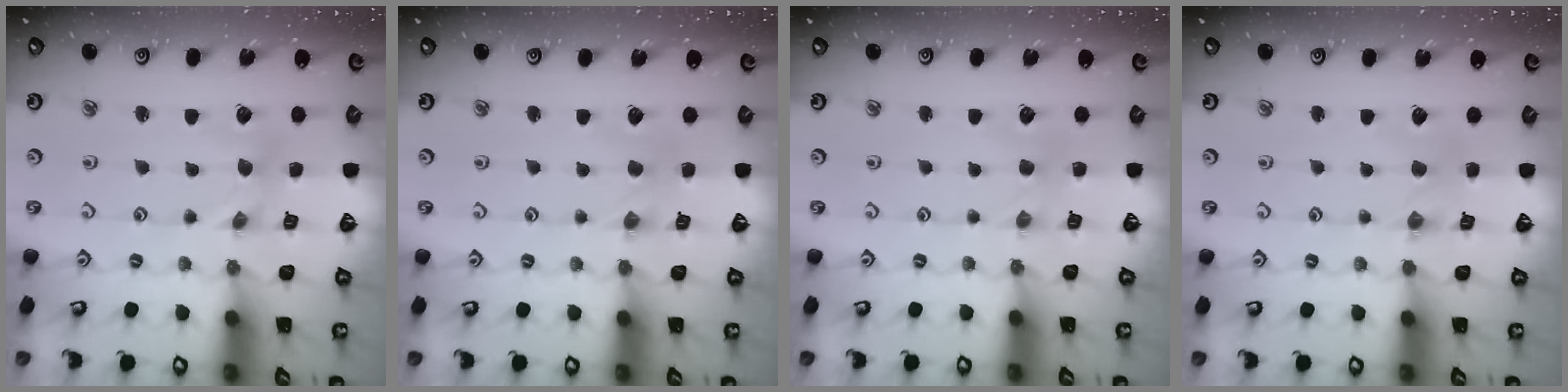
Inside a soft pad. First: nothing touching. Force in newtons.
{"total": 0.0}
{"total": 2.4, "press": 2.4, "slide": 0.5}
{"total": 0.9, "press": 0.9, "slide": 0.2}